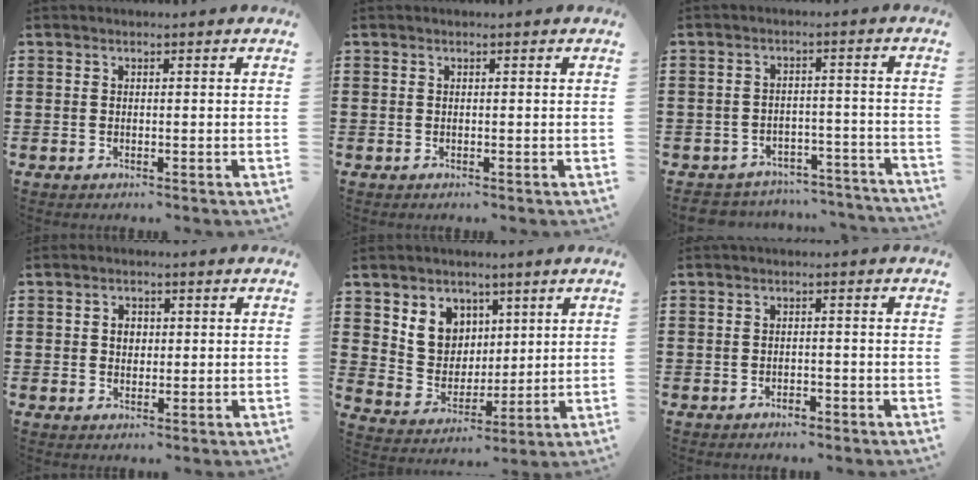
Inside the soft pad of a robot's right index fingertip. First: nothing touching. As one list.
[{"total": 0.0}, {"total": 3.7, "force": [-3.6, 0.8, 0.2], "torque": [-0.010, 0.005, -0.076]}, {"total": 2.0, "force": [0.3, 1.6, 1.2], "torque": [-0.028, 0.010, 0.003]}, {"total": 7.4, "force": [3.6, 6.3, 1.5], "torque": [-0.052, -0.007, 0.068]}, {"total": 1.3, "force": [-1.2, 0.3, 0.4], "torque": [-0.013, -0.004, -0.025]}]